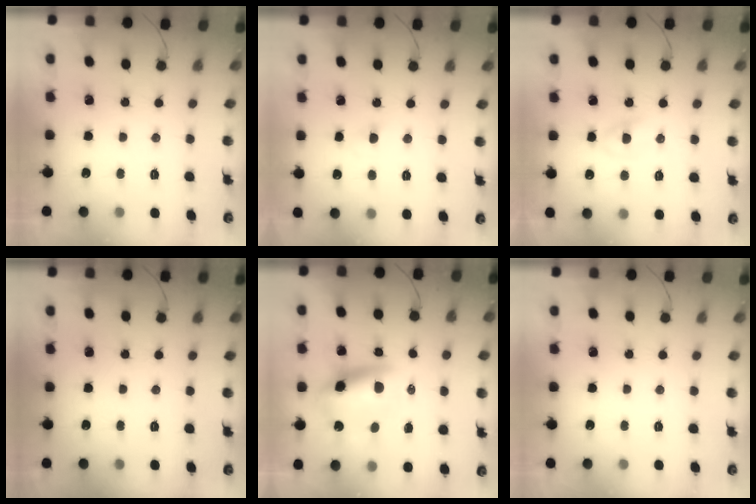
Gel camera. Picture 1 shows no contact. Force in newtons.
{"total": 3.1, "press": 2.8, "slide": 1.2}
{"total": 3.0, "press": 2.9, "slide": 1.0}
{"total": 0.0}
{"total": 10.9, "press": 10.5, "slide": 2.9}
{"total": 0.0}